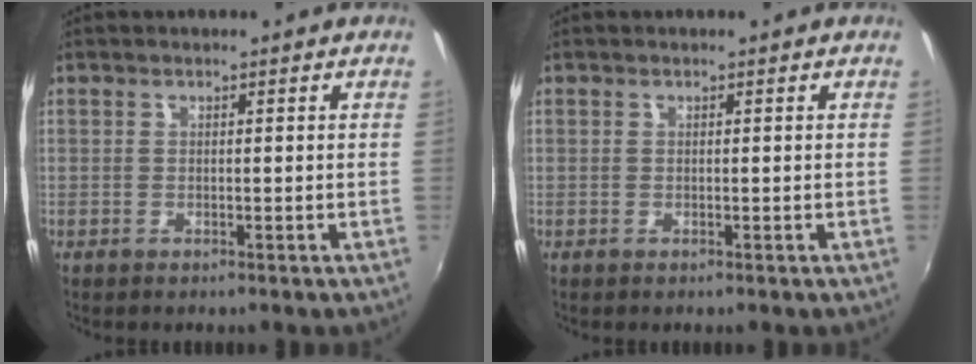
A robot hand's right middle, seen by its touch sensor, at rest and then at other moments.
{"total": 0.0}